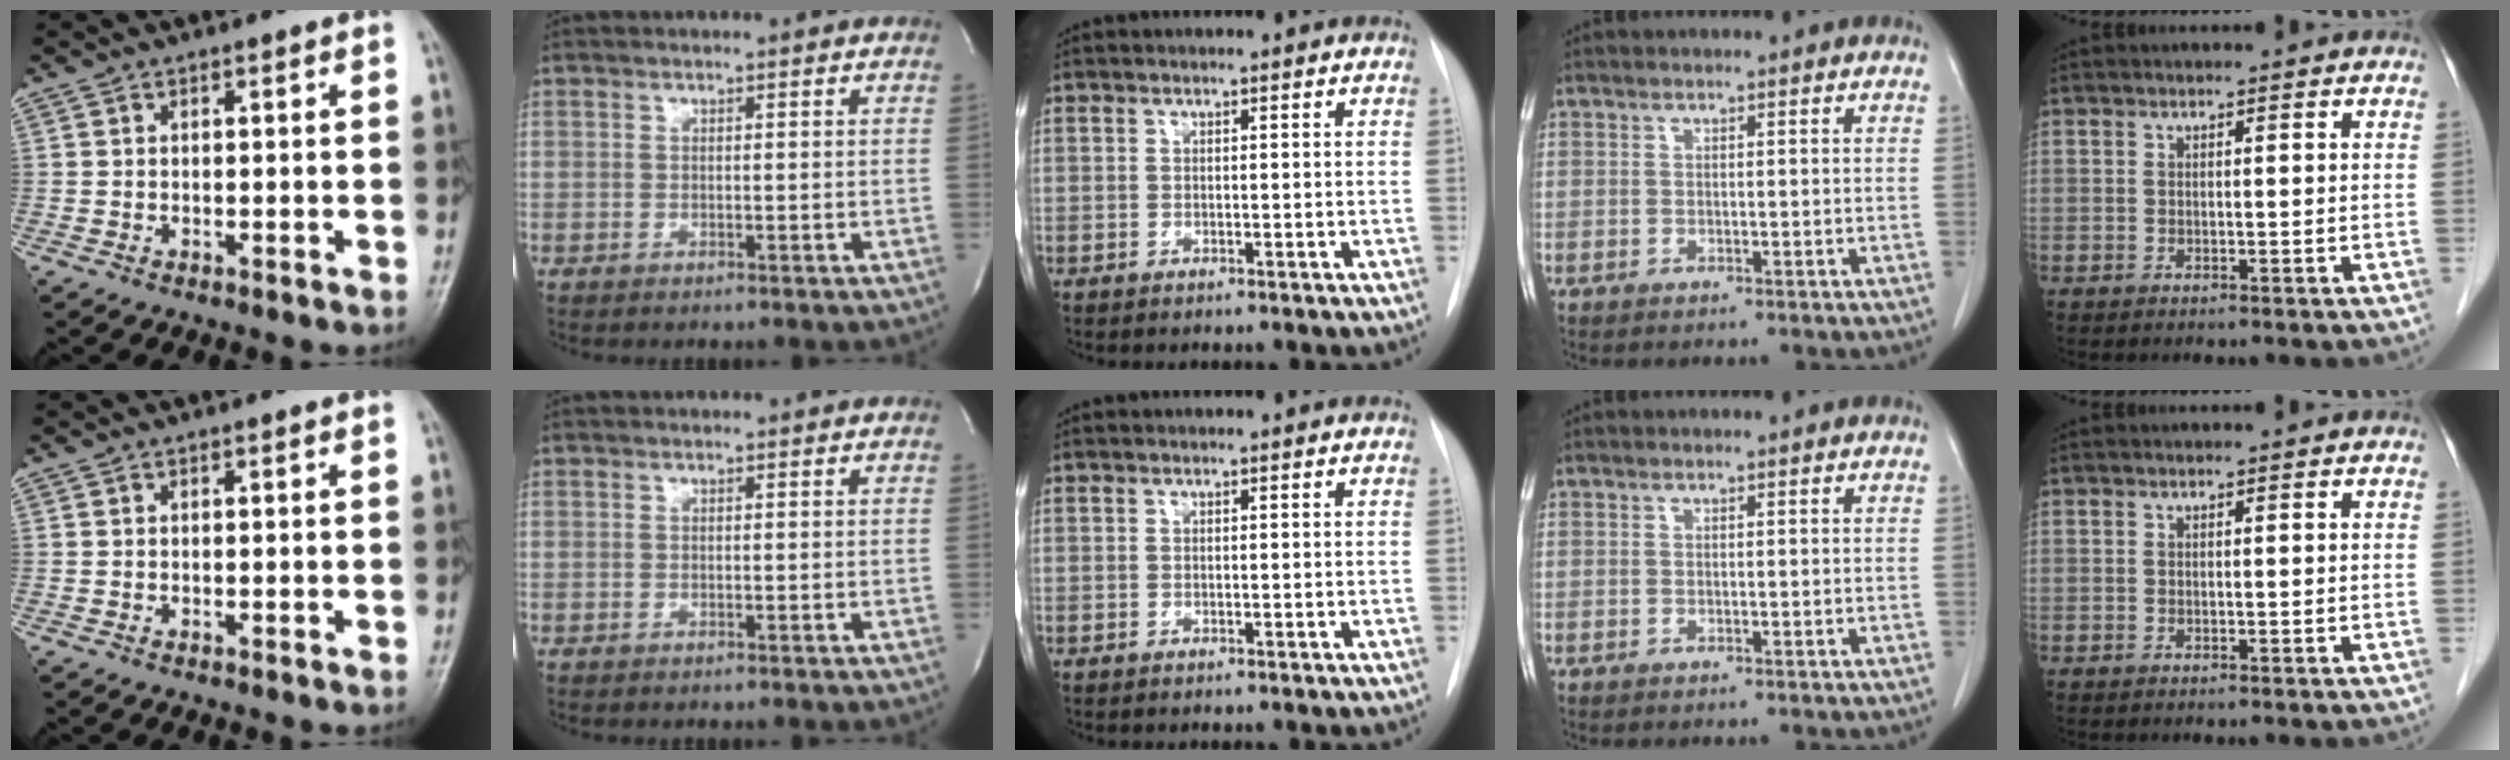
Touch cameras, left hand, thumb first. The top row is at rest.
{}